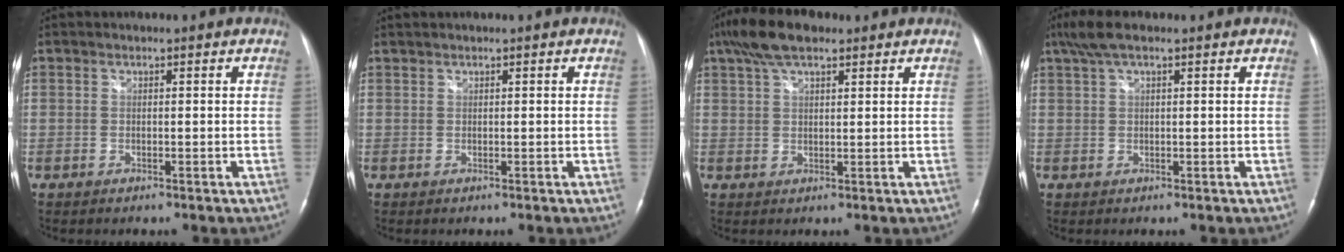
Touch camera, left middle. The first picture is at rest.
{"total": 1.3, "force": [1.3, -0.2, 0.4], "torque": [-0.012, 0.014, 0.031]}
{"total": 8.0, "force": [5.5, 2.6, 5.2], "torque": [-0.109, 0.026, 0.098]}
{"total": 4.5, "force": [3.0, 1.0, 3.2], "torque": [-0.076, 0.029, 0.058]}